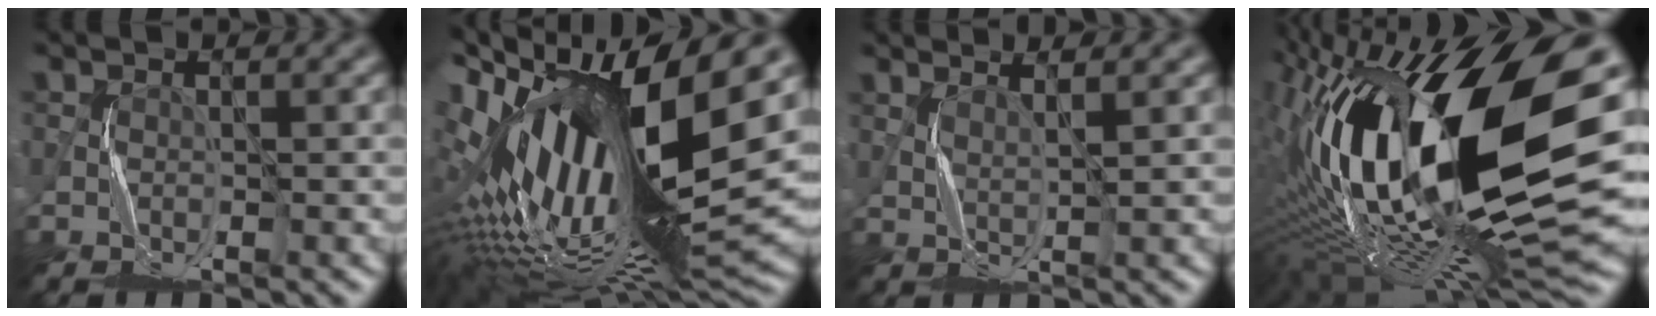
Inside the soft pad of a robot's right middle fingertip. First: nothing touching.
{"total": 18.5, "force": [2.8, 7.1, 16.9], "torque": [-0.318, -0.018, 0.054]}
{"total": 2.0, "force": [1.8, -0.1, 0.9], "torque": [-0.017, -0.003, 0.030]}
{"total": 20.6, "force": [1.4, 7.7, 19.0], "torque": [-0.351, -0.027, 0.016]}